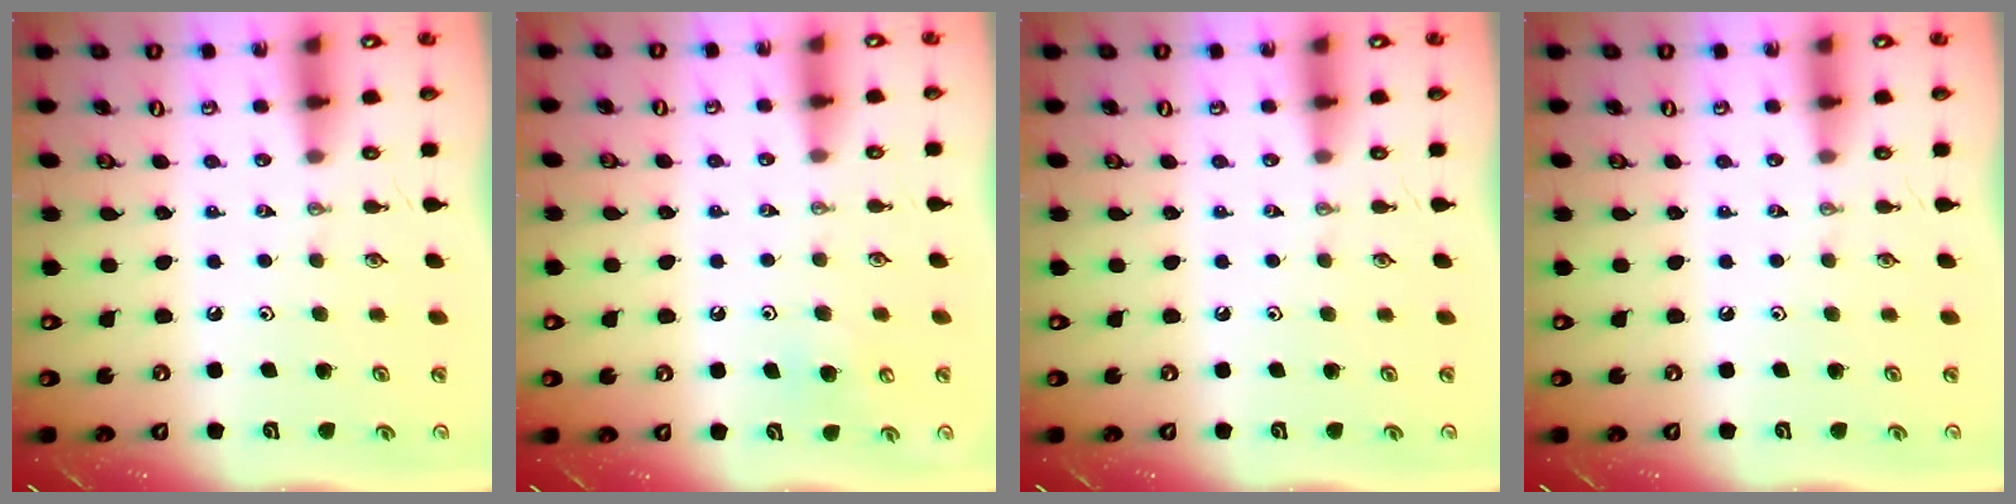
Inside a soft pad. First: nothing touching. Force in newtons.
{"total": 5.8, "press": 5.7, "slide": 0.6}
{"total": 0.0}
{"total": 0.0}